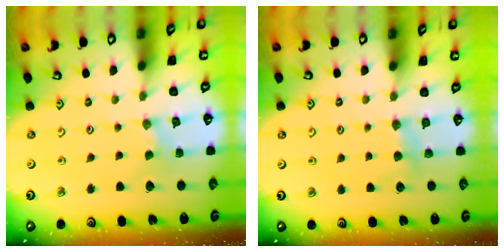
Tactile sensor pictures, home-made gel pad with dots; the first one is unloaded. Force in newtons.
{"total": 4.1, "press": 4.1, "slide": 0.5}